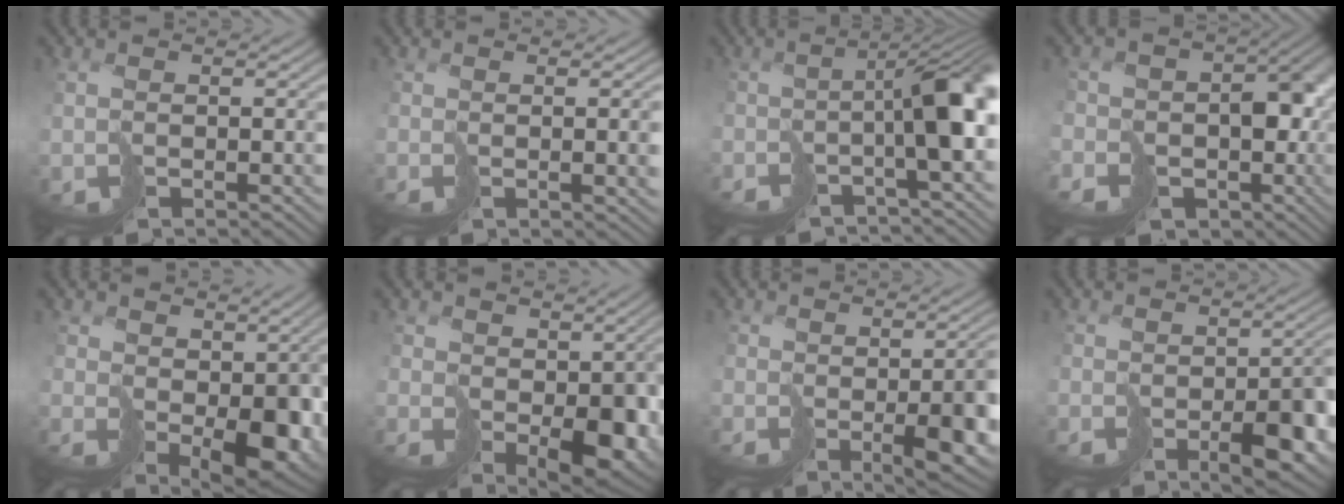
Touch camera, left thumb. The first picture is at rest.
{"total": 2.8, "force": [-0.2, 0.9, 2.6], "torque": [-0.033, -0.016, 0.018]}
{"total": 7.6, "force": [-3.0, 2.1, 6.7], "torque": [-0.087, -0.009, -0.047]}
{"total": 13.0, "force": [-4.5, 10.9, 5.5], "torque": [-0.110, -0.024, -0.066]}
{"total": 8.6, "force": [0.4, 6.0, 6.1], "torque": [-0.102, -0.041, 0.027]}
{"total": 7.0, "force": [0.1, 5.0, 4.9], "torque": [-0.082, -0.034, 0.016]}
{"total": 5.9, "force": [-1.8, 2.2, 5.2], "torque": [-0.072, -0.024, -0.003]}
{"total": 6.1, "force": [-3.1, 2.8, 4.4], "torque": [-0.050, -0.018, -0.030]}